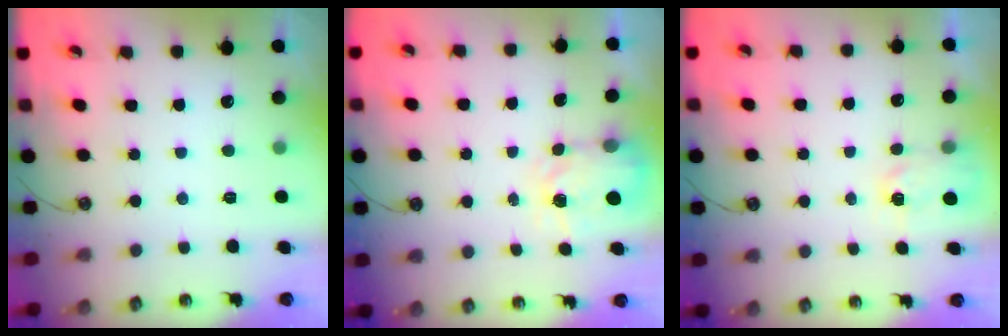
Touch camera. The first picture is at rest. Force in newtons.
{"total": 3.9, "press": 3.9, "slide": 0.6}
{"total": 2.5, "press": 2.4, "slide": 0.4}